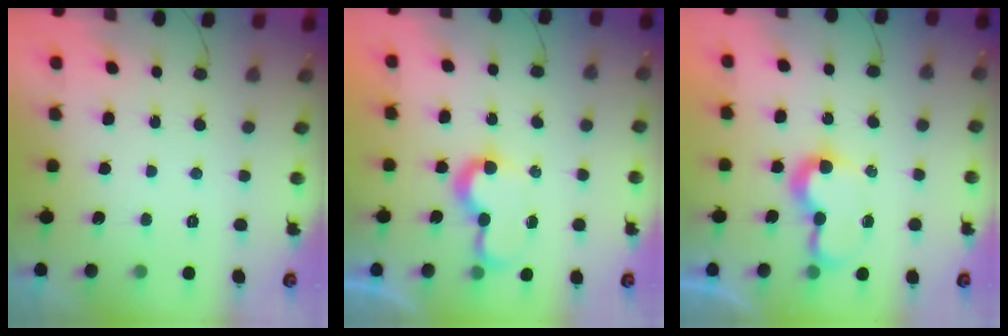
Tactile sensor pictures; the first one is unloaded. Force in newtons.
{"total": 7.5, "press": 7.5, "slide": 0.4}
{"total": 7.5, "press": 7.5, "slide": 0.2}